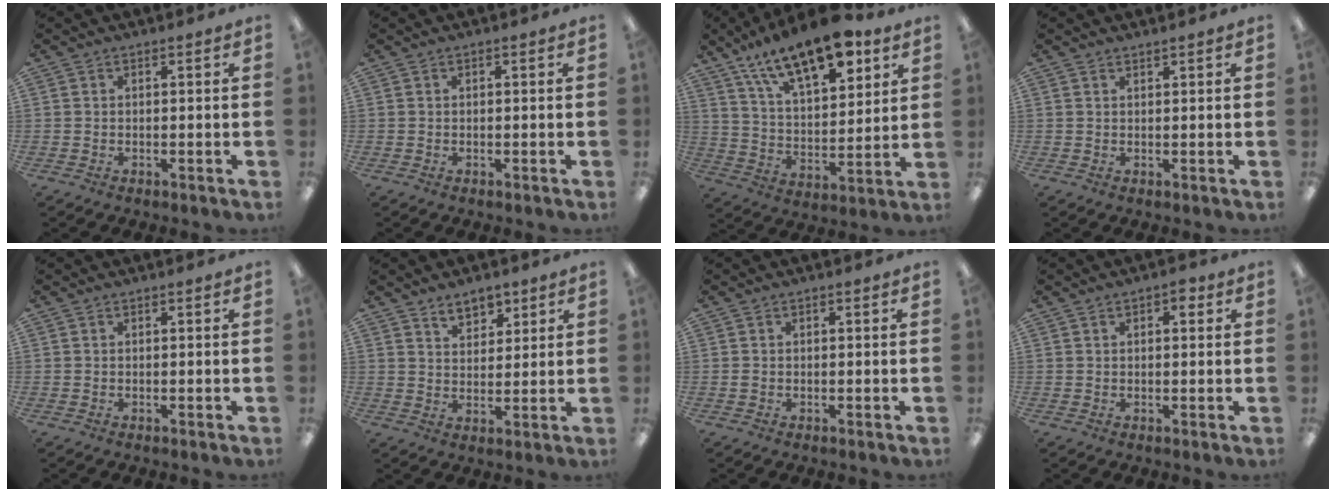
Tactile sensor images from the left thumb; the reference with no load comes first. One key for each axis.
{"total": 0.0}
{"total": 18.7, "fx": 13.2, "fy": 7.5, "fz": 10.9, "tx": -0.182, "ty": -0.075, "tz": 0.229}
{"total": 0.8, "fx": 0.8, "fy": 0.0, "fz": 0.0, "tx": 0.000, "ty": 0.000, "tz": 0.015}
{"total": 0.0}
{"total": 5.8, "fx": 4.4, "fy": 3.3, "fz": 1.9, "tx": -0.018, "ty": -0.018, "tz": 0.077}
{"total": 0.7, "fx": -0.1, "fy": 0.5, "fz": 0.4, "tx": -0.007, "ty": 0.004, "tz": -0.004}
{"total": 2.9, "fx": 1.1, "fy": 1.6, "fz": 2.1, "tx": -0.018, "ty": -0.002, "tz": 0.012}